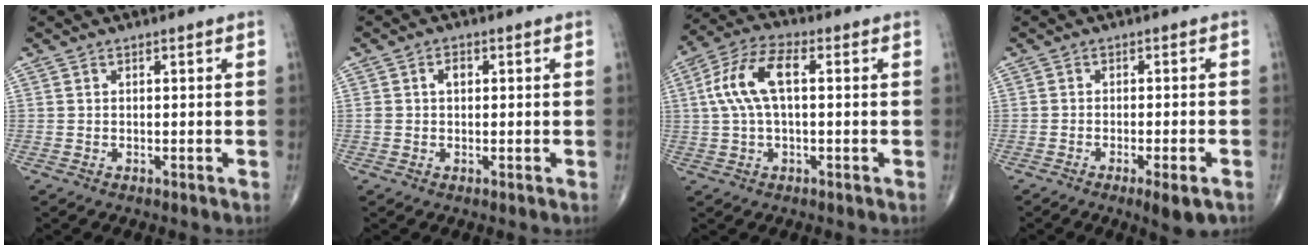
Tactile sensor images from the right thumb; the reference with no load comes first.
{"total": 2.4, "force": [0.5, 1.6, 1.7], "torque": [-0.029, 0.009, 0.010]}
{"total": 10.4, "force": [1.4, 4.7, 9.1], "torque": [-0.198, 0.033, 0.024]}
{"total": 5.3, "force": [-2.9, 1.1, 4.3], "torque": [-0.063, 0.000, -0.040]}